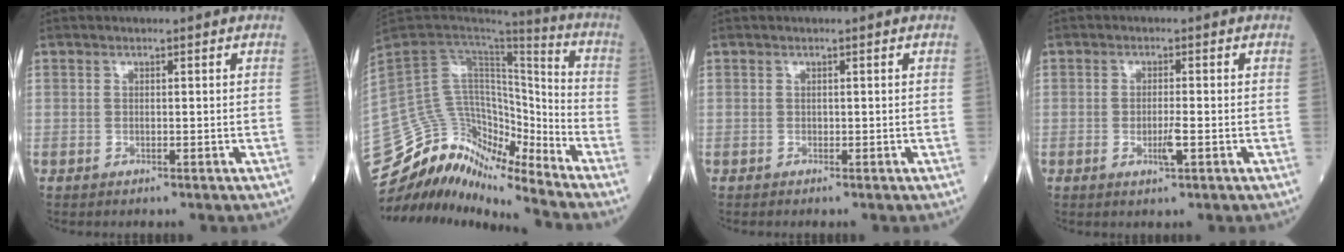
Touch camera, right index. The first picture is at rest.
{"total": 19.8, "force": [-18.6, 2.7, 6.3], "torque": [-0.118, 0.051, -0.323]}
{"total": 0.0}
{"total": 2.7, "force": [-0.8, 0.3, 2.6], "torque": [-0.048, -0.003, -0.012]}